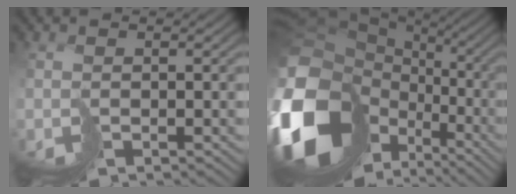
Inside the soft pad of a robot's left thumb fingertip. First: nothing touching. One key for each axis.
{"total": 21.4, "fx": -5.6, "fy": 16.5, "fz": 12.4, "tx": -0.333, "ty": -0.046, "tz": -0.075}